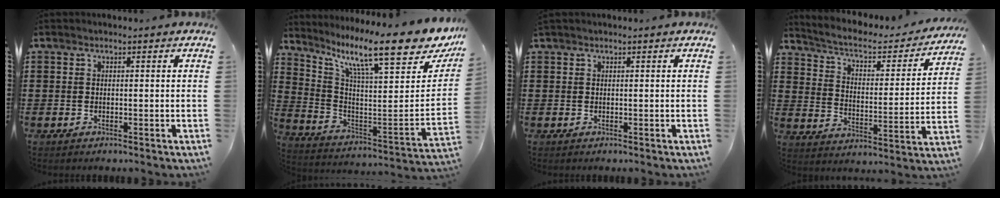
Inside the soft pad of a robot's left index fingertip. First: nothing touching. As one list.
[{"total": 14.1, "force": [10.1, 1.4, 9.7], "torque": [-0.188, -0.078, 0.160]}, {"total": 0.0}, {"total": 4.2, "force": [3.3, 1.2, 2.4], "torque": [-0.064, -0.023, 0.047]}]